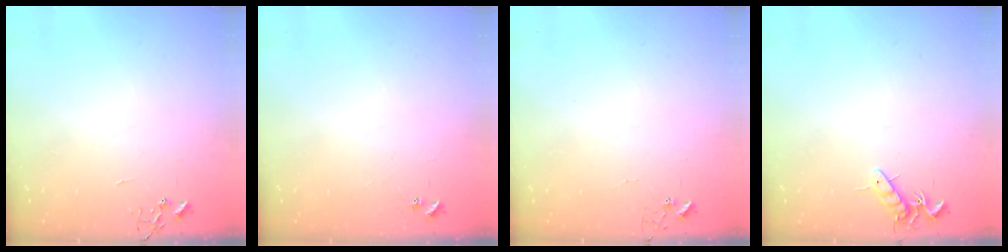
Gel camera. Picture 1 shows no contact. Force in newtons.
{"total": 4.3, "press": 4.2, "slide": 0.6}
{"total": 3.4, "press": 3.4, "slide": 0.3}
{"total": 7.6, "press": 7.5, "slide": 0.8}